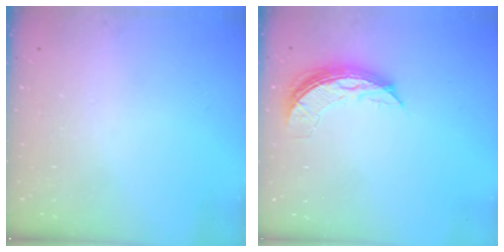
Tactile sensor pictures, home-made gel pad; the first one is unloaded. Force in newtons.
{"total": 7.4, "press": 7.4, "slide": 0.6}